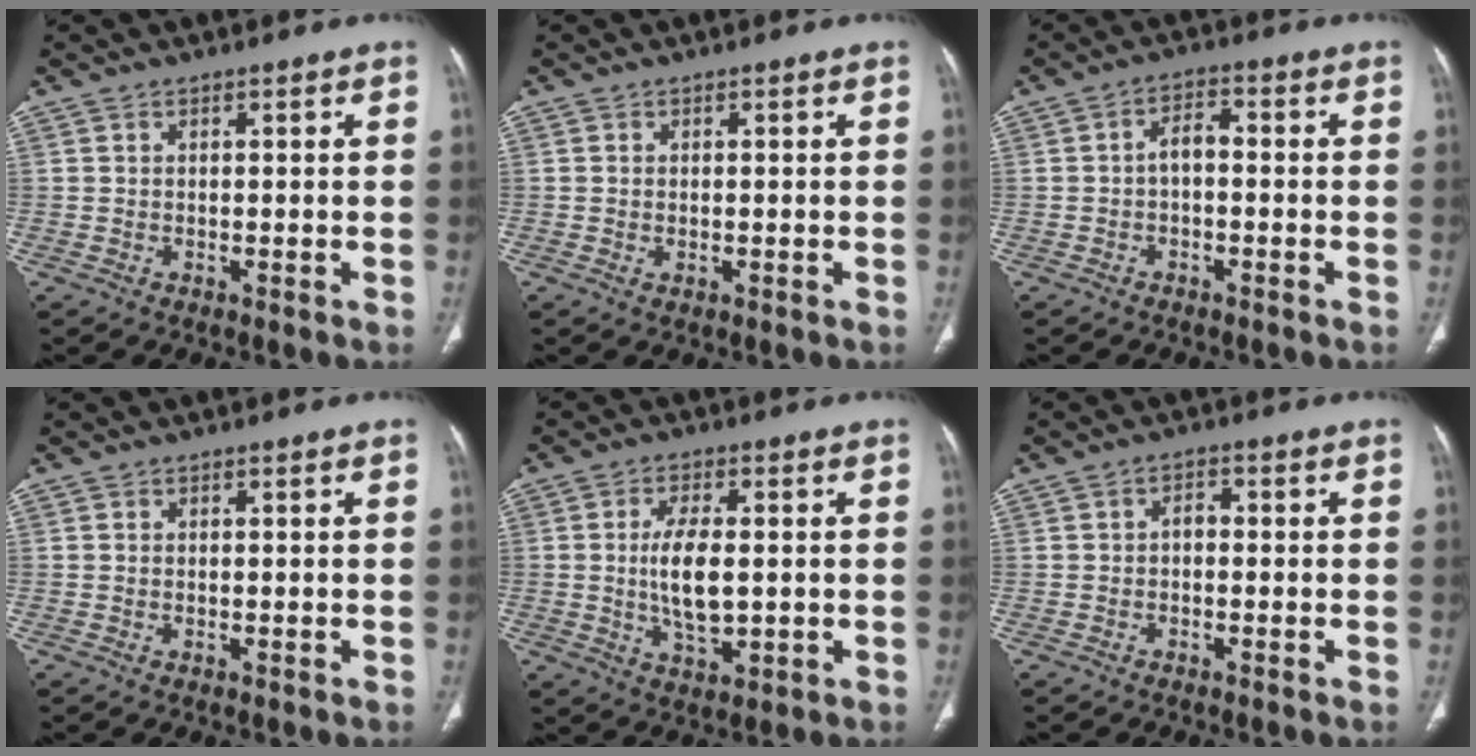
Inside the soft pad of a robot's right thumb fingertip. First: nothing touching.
{"total": 0.7, "force": [-0.1, 0.5, 0.5], "torque": [-0.012, 0.000, 0.001]}
{"total": 3.6, "force": [-0.6, 2.0, 2.9], "torque": [-0.043, 0.019, -0.018]}
{"total": 0.0}
{"total": 8.7, "force": [-0.1, 4.1, 7.7], "torque": [-0.139, -0.010, 0.001]}
{"total": 2.1, "force": [-0.4, 1.4, 1.5], "torque": [-0.014, 0.013, -0.013]}